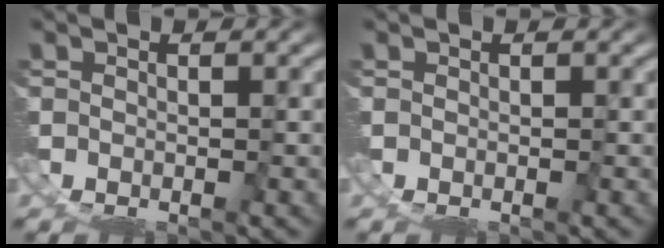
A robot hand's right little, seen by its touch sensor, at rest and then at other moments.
{"total": 0.0}